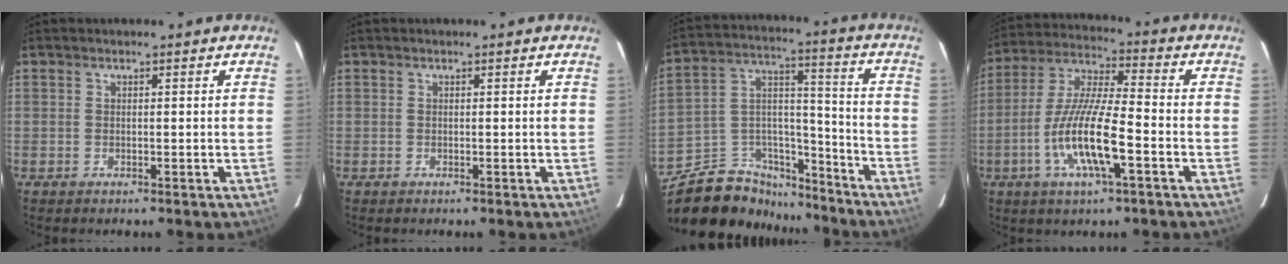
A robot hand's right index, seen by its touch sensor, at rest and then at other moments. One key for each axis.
{"total": 0.0}
{"total": 17.8, "fx": -14.2, "fy": 9.0, "fz": 5.9, "tx": -0.123, "ty": 0.064, "tz": -0.221}
{"total": 13.7, "fx": -5.0, "fy": 2.5, "fz": 12.6, "tx": -0.257, "ty": -0.009, "tz": -0.097}